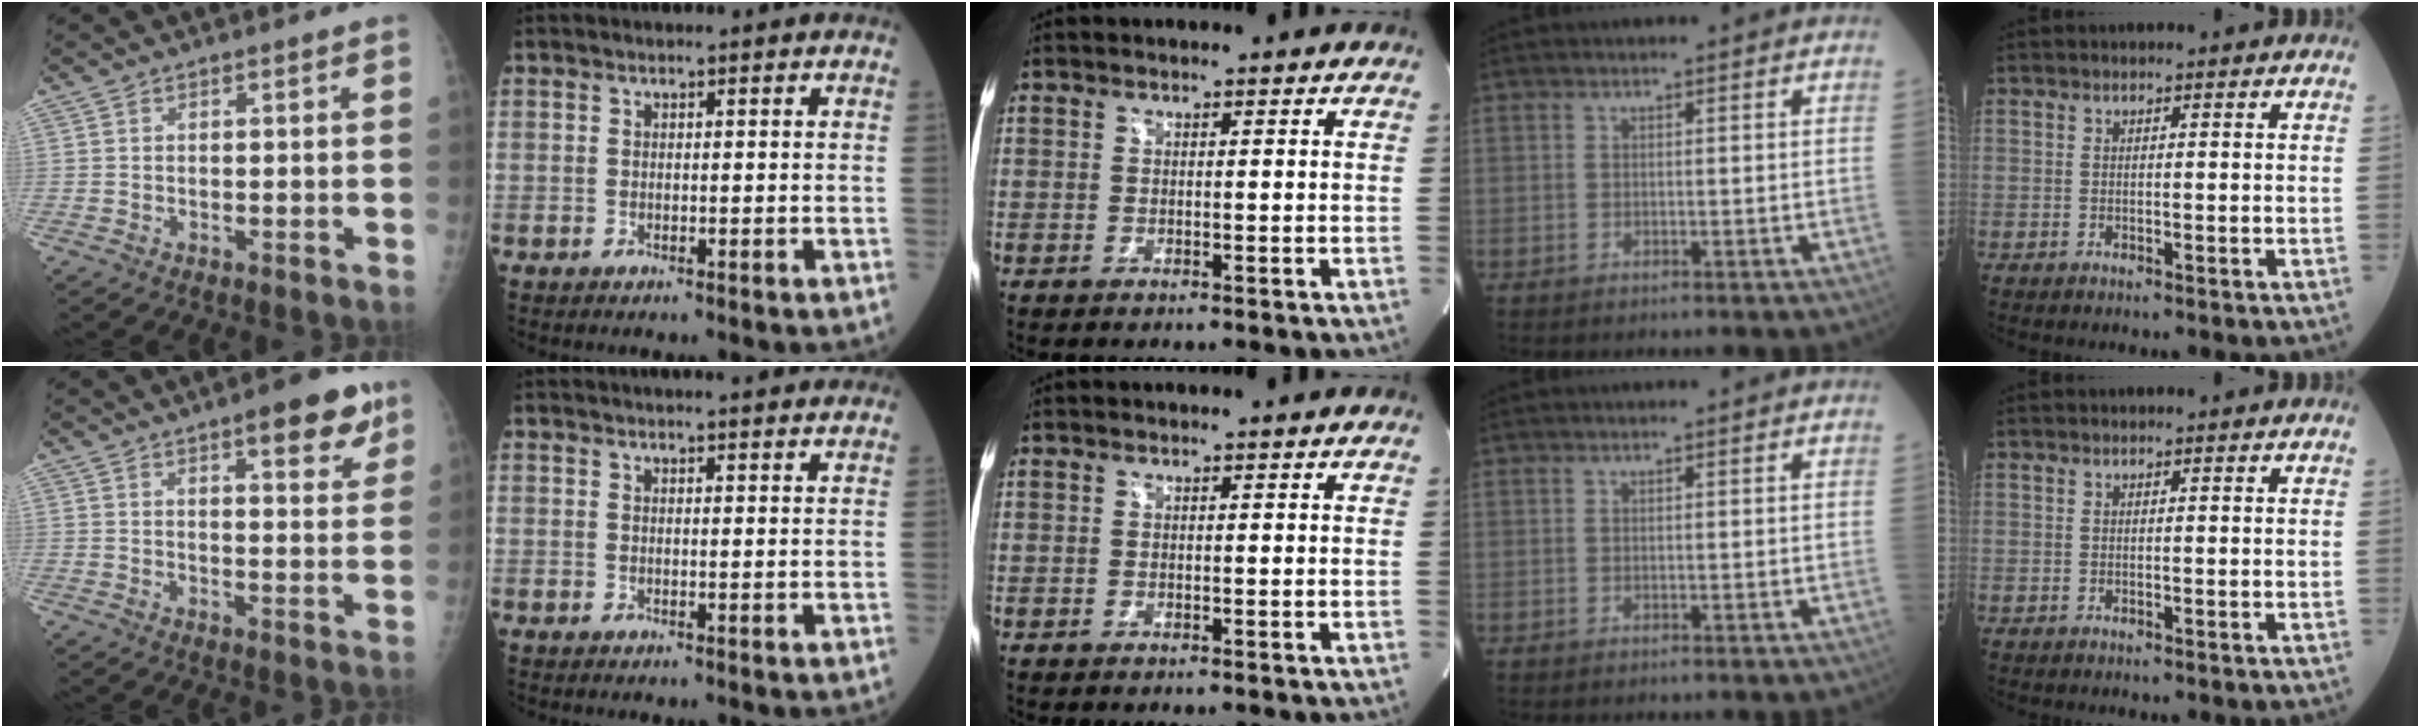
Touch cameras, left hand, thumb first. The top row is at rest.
{"thumb": {"total": 9.3, "force": [5.6, 2.9, 6.9], "torque": [-0.064, -0.025, 0.070]}, "index": {"total": 7.5, "force": [6.8, 0.7, 3.0], "torque": [-0.039, 0.020, 0.078]}}